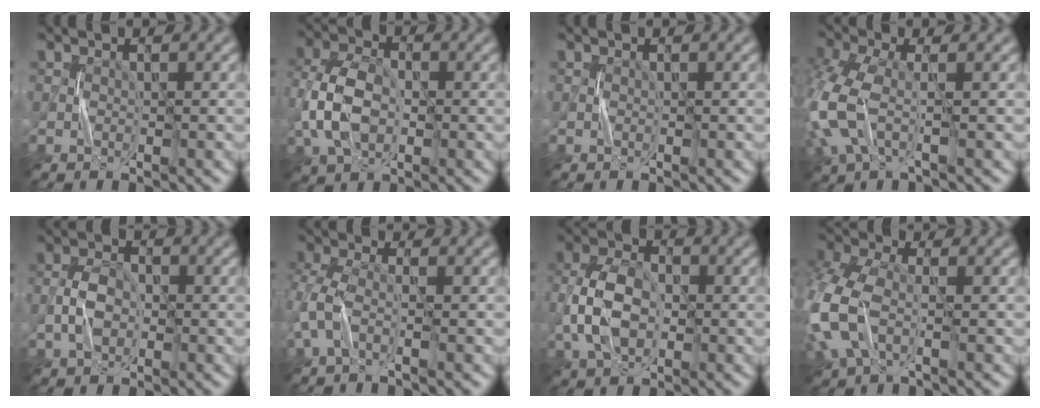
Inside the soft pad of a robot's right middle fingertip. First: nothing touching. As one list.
[{"total": 6.4, "force": [-1.0, 4.2, 4.7], "torque": [-0.109, 0.008, -0.026]}, {"total": 0.0}, {"total": 6.4, "force": [-1.2, 3.4, 5.3], "torque": [-0.152, 0.002, -0.036]}, {"total": 3.2, "force": [-0.7, 2.1, 2.3], "torque": [-0.045, 0.006, -0.016]}, {"total": 3.1, "force": [-0.9, 1.4, 2.6], "torque": [-0.073, 0.006, -0.028]}, {"total": 5.9, "force": [-0.9, 3.8, 4.4], "torque": [-0.097, 0.006, -0.021]}, {"total": 7.6, "force": [-1.6, 4.8, 5.7], "torque": [-0.170, -0.006, -0.045]}]